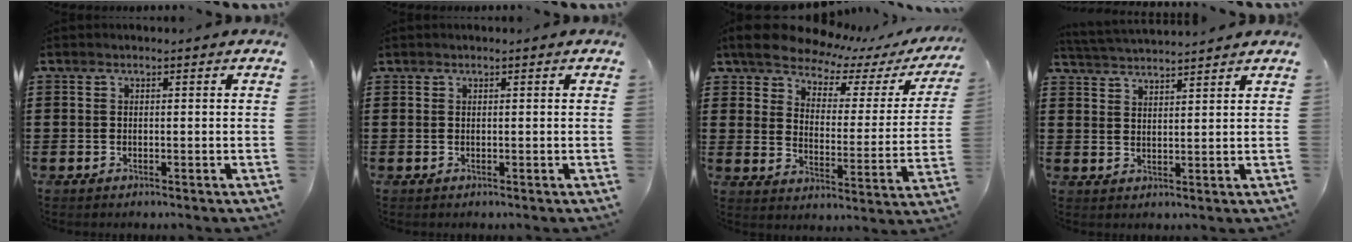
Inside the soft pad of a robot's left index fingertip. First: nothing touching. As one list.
[{"total": 0.0}, {"total": 6.3, "force": [6.0, 1.3, 1.5], "torque": [-0.065, -0.040, 0.102]}, {"total": 3.1, "force": [3.1, -0.5, 0.0], "torque": [-0.011, -0.014, 0.055]}]